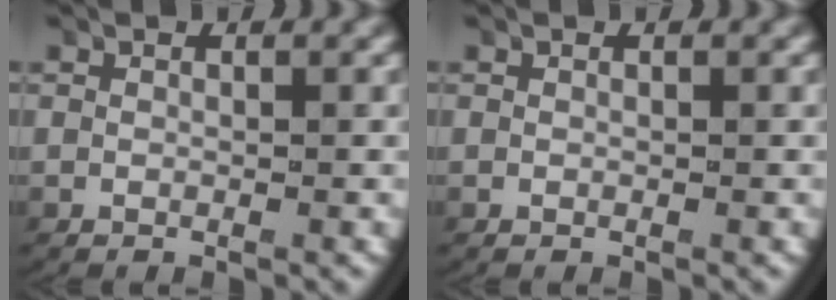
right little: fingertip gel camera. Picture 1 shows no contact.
{"total": 0.0}